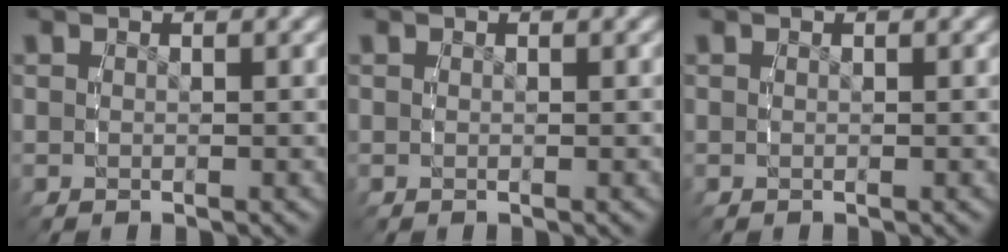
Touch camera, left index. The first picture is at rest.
{"total": 0.0}
{"total": 0.0}